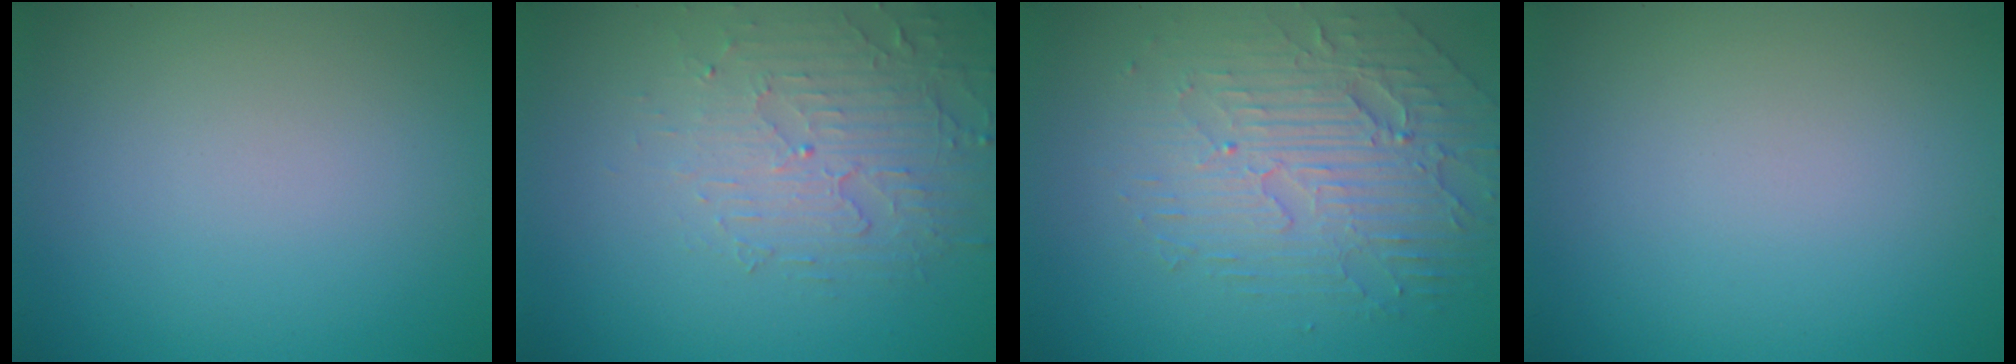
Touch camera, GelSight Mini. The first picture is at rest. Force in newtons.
{"total": 3.8, "press": 3.4, "slide": 1.8}
{"total": 4.7, "press": 4.0, "slide": 2.5}
{"total": 0.0}